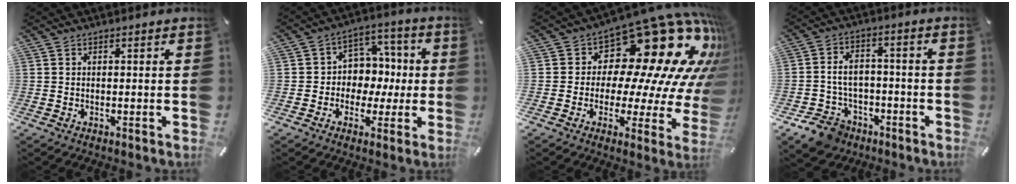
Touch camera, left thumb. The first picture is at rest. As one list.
[{"total": 8.9, "force": [-1.2, 8.6, 2.1], "torque": [-0.022, 0.012, -0.019]}, {"total": 20.5, "force": [11.9, 10.5, 13.0], "torque": [-0.153, -0.128, 0.206]}, {"total": 9.8, "force": [-3.7, 7.9, 4.3], "torque": [-0.090, 0.032, -0.064]}]